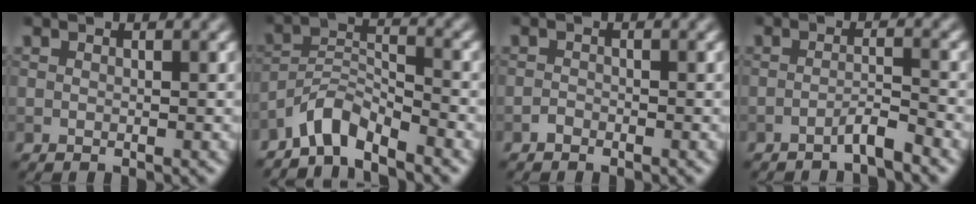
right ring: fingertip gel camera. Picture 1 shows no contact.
{"total": 4.0, "force": [-3.6, 0.7, 1.7], "torque": [-0.029, 0.008, -0.080]}
{"total": 0.6, "force": [-0.5, 0.3, 0.2], "torque": [-0.002, 0.000, -0.012]}
{"total": 1.9, "force": [-1.5, 0.1, 1.2], "torque": [-0.015, 0.009, -0.034]}